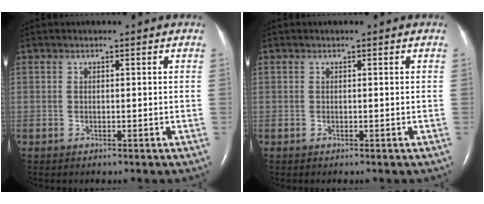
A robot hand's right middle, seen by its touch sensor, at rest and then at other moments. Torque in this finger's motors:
{"motor_torque": [-0.01, 0.02, 0.00, 0.00]}